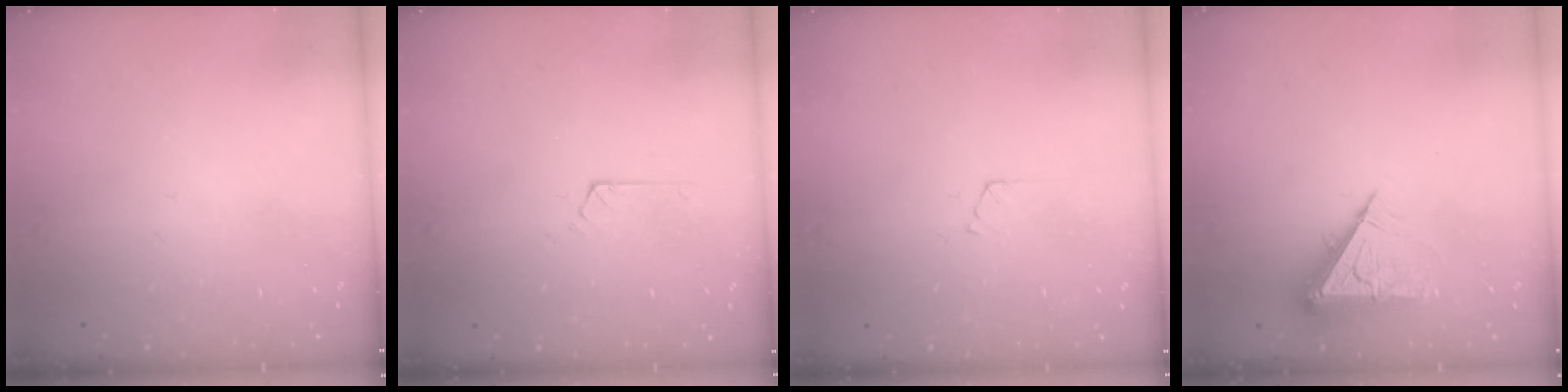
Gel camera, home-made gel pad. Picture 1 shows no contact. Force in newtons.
{"total": 2.1, "press": 2.0, "slide": 0.3}
{"total": 2.4, "press": 2.4, "slide": 0.3}
{"total": 8.0, "press": 7.9, "slide": 1.0}